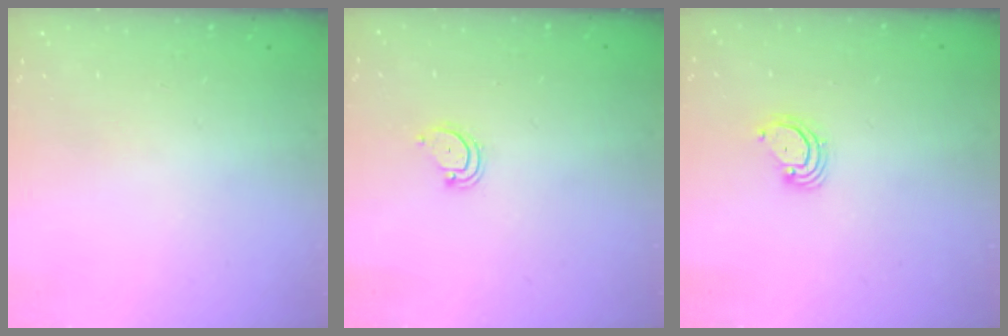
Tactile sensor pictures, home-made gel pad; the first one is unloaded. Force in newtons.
{"total": 3.1, "press": 3.1, "slide": 0.3}
{"total": 3.0, "press": 2.9, "slide": 0.3}